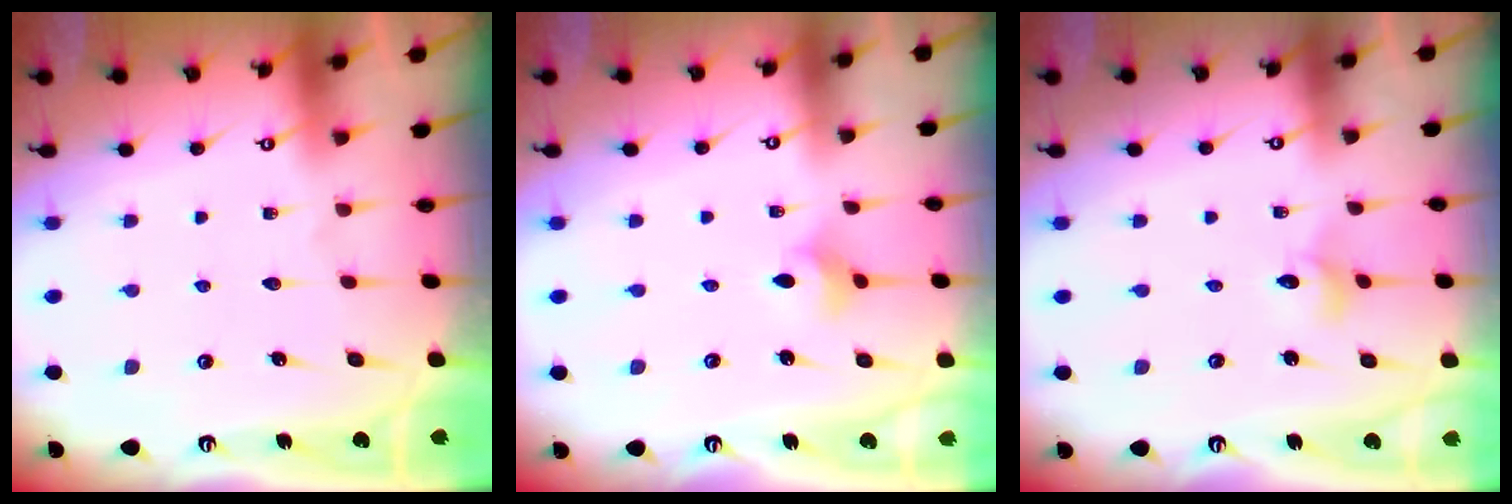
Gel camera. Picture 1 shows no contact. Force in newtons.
{"total": 3.1, "press": 3.1, "slide": 0.4}
{"total": 3.4, "press": 3.4, "slide": 0.3}